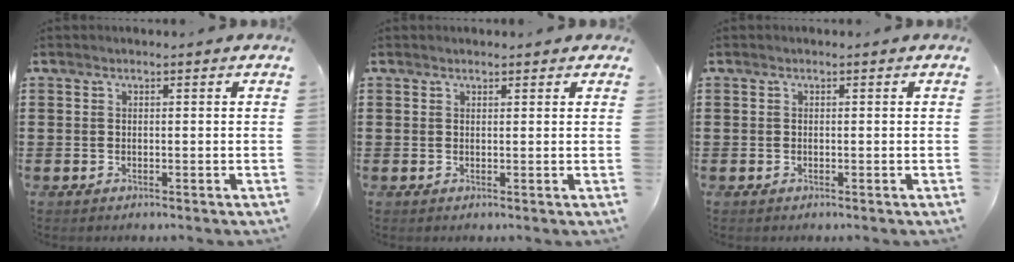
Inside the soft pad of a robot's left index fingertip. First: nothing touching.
{"total": 1.0, "force": [0.8, 0.5, 0.2], "torque": [-0.005, 0.005, 0.016]}
{"total": 0.0}